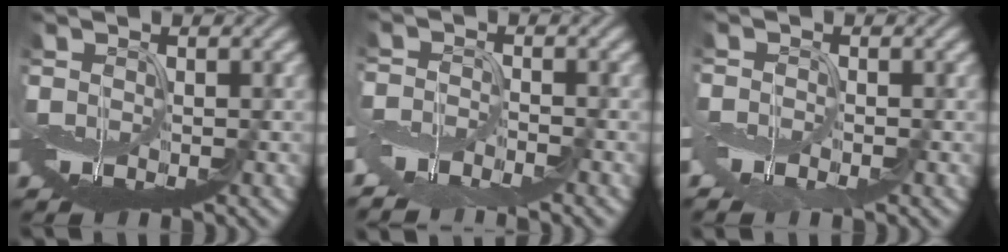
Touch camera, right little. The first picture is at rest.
{"total": 4.0, "force": [-3.6, 0.8, 1.6], "torque": [-0.033, -0.008, -0.079]}
{"total": 1.9, "force": [-1.5, 0.6, 0.9], "torque": [-0.023, -0.007, -0.038]}